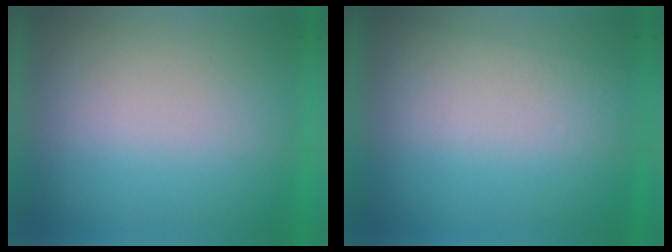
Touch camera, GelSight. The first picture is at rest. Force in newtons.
{"total": 2.0}